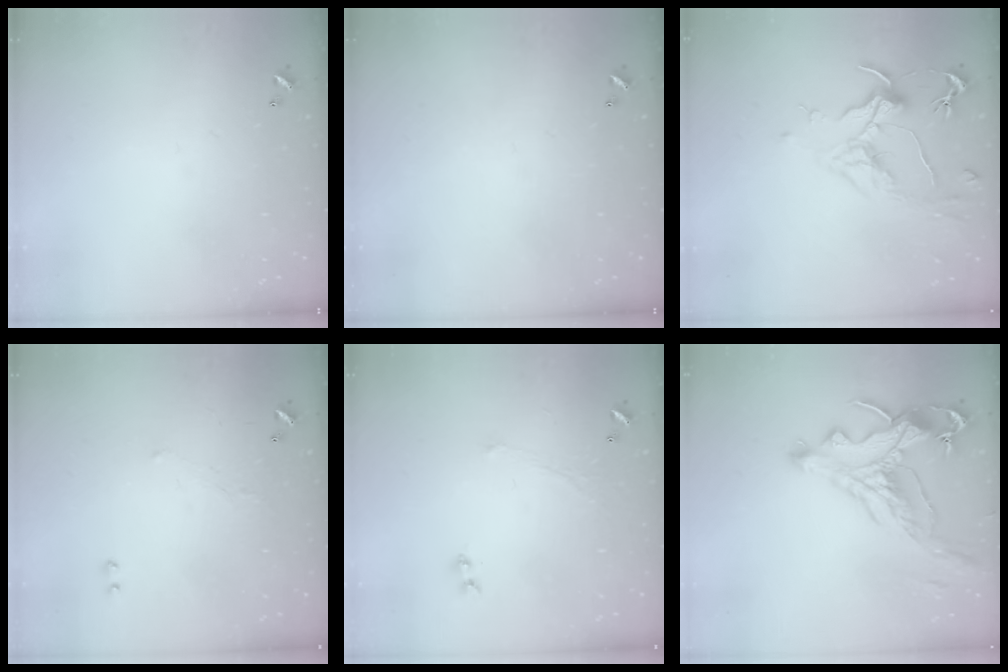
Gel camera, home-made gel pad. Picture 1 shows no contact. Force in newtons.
{"total": 0.0}
{"total": 1.8, "press": 1.6, "slide": 0.9}
{"total": 1.2, "press": 0.8, "slide": 0.9}
{"total": 1.2, "press": 0.7, "slide": 1.0}
{"total": 3.2, "press": 2.8, "slide": 1.6}